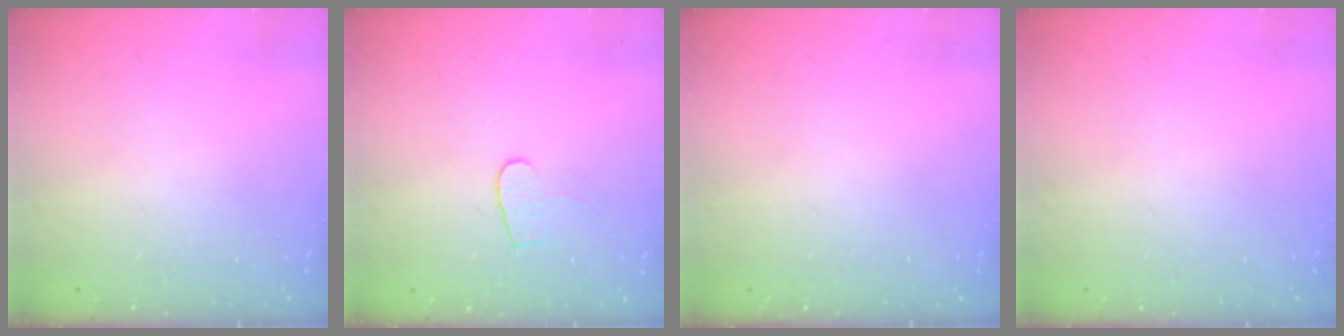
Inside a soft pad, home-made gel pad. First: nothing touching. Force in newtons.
{"total": 5.4, "press": 5.4, "slide": 0.6}
{"total": 0.0}
{"total": 0.0}